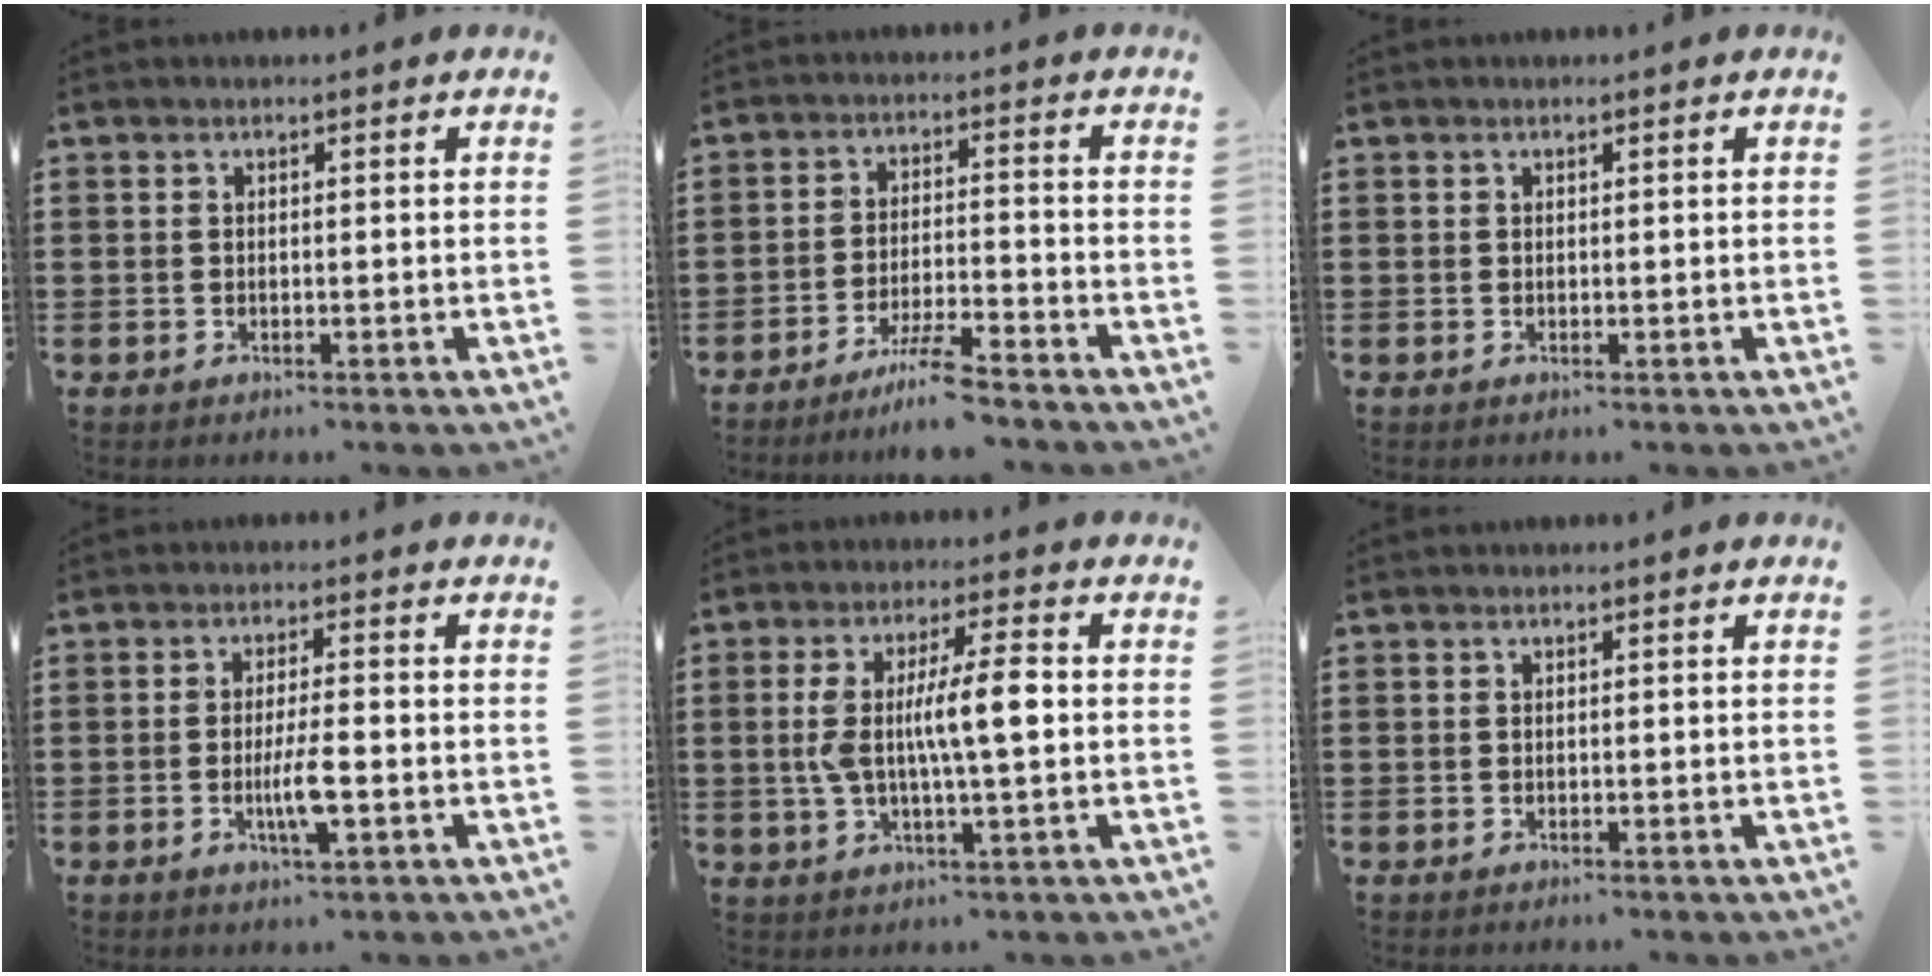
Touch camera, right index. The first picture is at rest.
{"total": 5.7, "force": [-5.0, -0.5, 2.7], "torque": [-0.060, -0.016, -0.096]}
{"total": 0.0}
{"total": 5.2, "force": [-1.5, 0.8, 4.9], "torque": [-0.095, -0.008, -0.029]}
{"total": 8.8, "force": [0.1, 1.6, 8.7], "torque": [-0.170, -0.002, -0.007]}
{"total": 0.0}